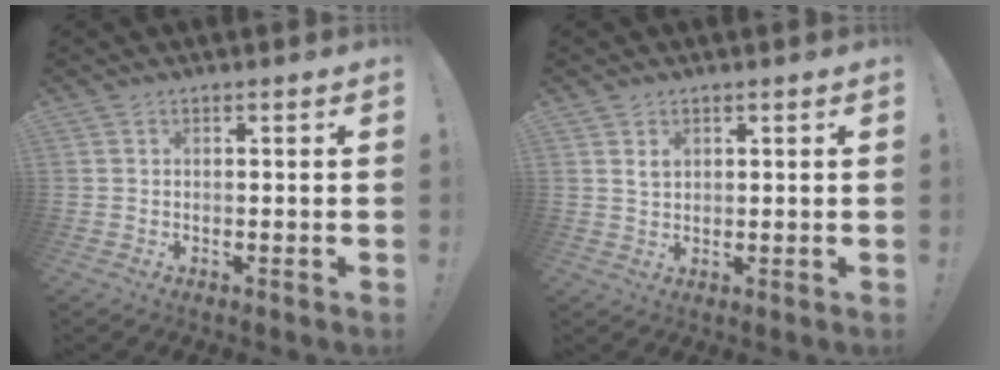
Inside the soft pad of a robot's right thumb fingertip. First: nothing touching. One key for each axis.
{"total": 2.2, "fx": 1.2, "fy": 1.3, "fz": 1.2, "tx": -0.012, "ty": -0.005, "tz": 0.019}